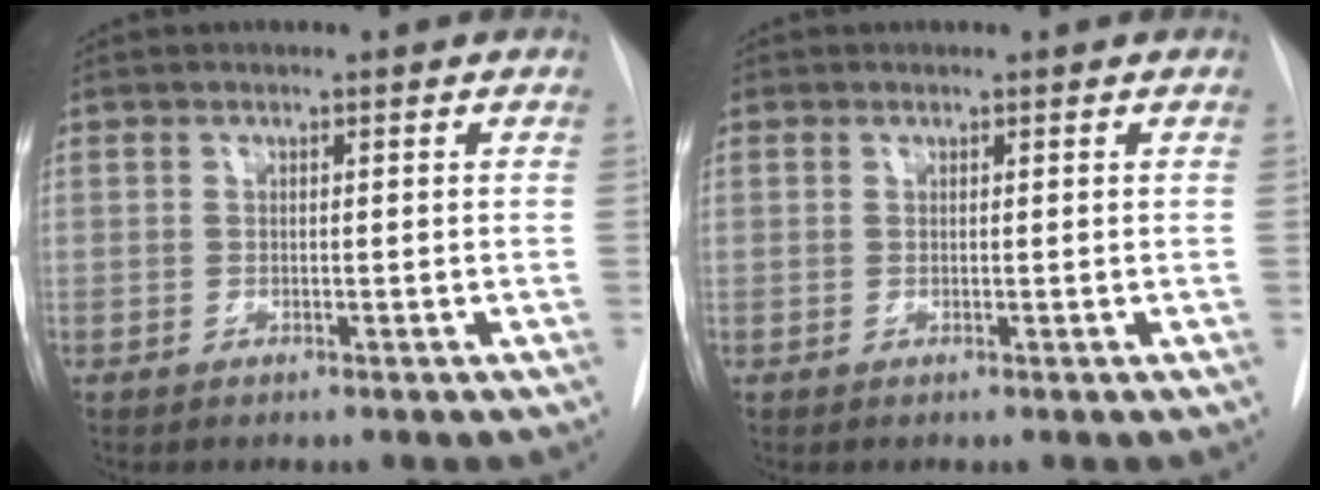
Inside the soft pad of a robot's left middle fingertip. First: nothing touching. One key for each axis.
{"total": 0.6, "fx": -0.1, "fy": -0.3, "fz": -0.5, "tx": 0.013, "ty": -0.006, "tz": -0.004}